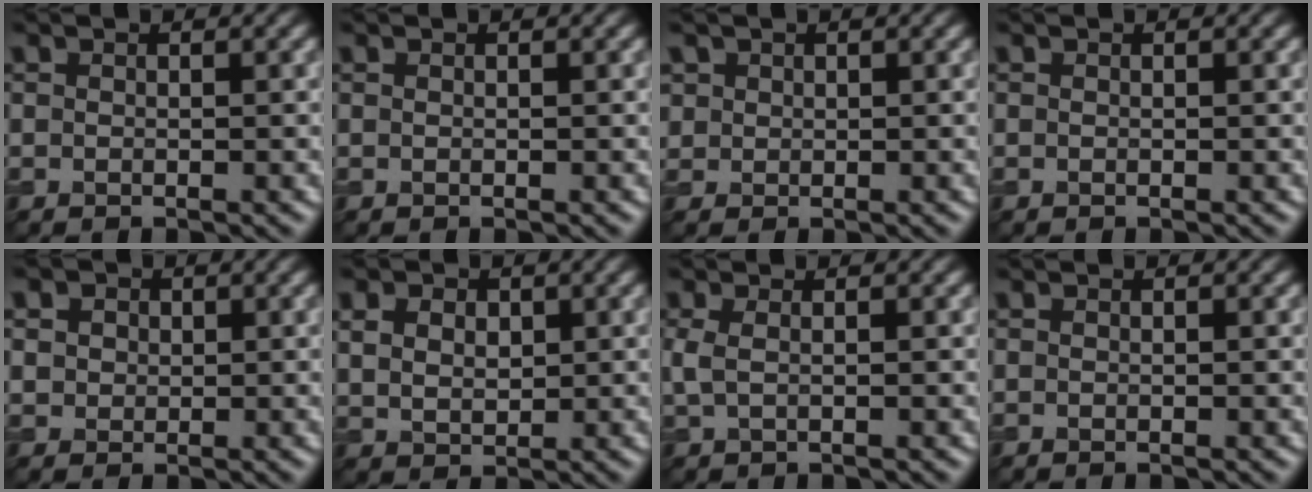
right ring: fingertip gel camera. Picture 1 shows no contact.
{"total": 0.0}
{"total": 1.1, "force": [0.4, 1.0, 0.0], "torque": [0.006, -0.004, 0.011]}
{"total": 0.0}
{"total": 4.0, "force": [1.8, 3.0, 1.9], "torque": [-0.036, 0.014, 0.015]}
{"total": 3.9, "force": [1.6, 2.7, 2.3], "torque": [-0.050, 0.015, 0.020]}
{"total": 1.4, "force": [0.3, 0.5, 1.3], "torque": [-0.030, 0.002, 0.003]}
{"total": 0.0}